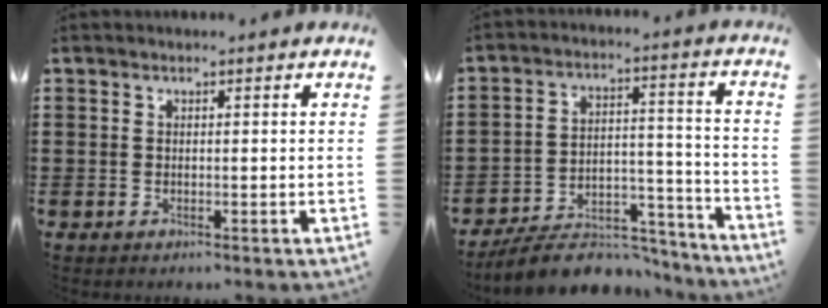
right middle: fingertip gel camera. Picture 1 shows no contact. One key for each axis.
{"total": 8.3, "fx": -7.4, "fy": 2.4, "fz": 2.9, "tx": -0.042, "ty": 0.029, "tz": -0.137}